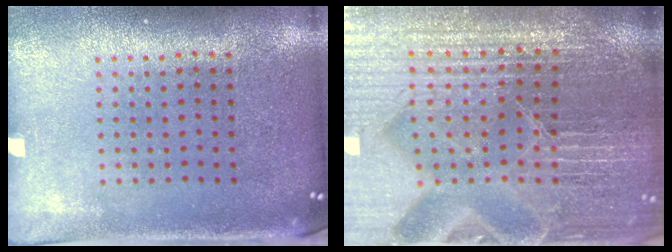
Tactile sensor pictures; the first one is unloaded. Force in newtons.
{"total": 5.4, "press": 5.1, "slide": 1.8}